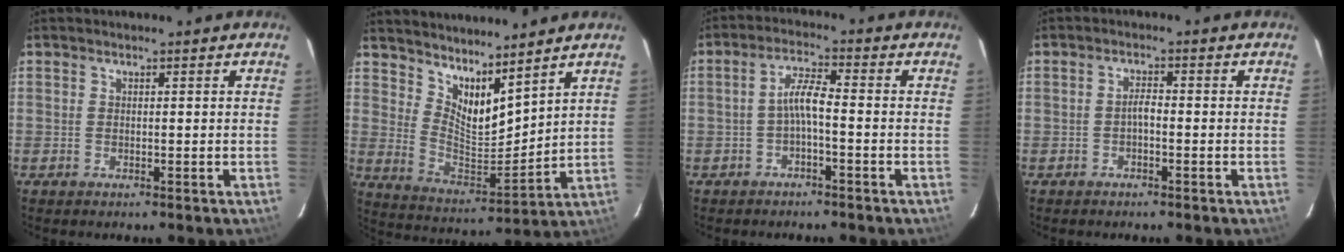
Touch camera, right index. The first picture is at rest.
{"total": 11.7, "force": [9.2, 3.3, 6.4], "torque": [-0.110, -0.013, 0.172]}
{"total": 3.9, "force": [-1.6, 0.5, 3.6], "torque": [-0.077, 0.012, -0.029]}
{"total": 1.6, "force": [-0.8, 0.5, 1.3], "torque": [-0.026, 0.007, -0.016]}